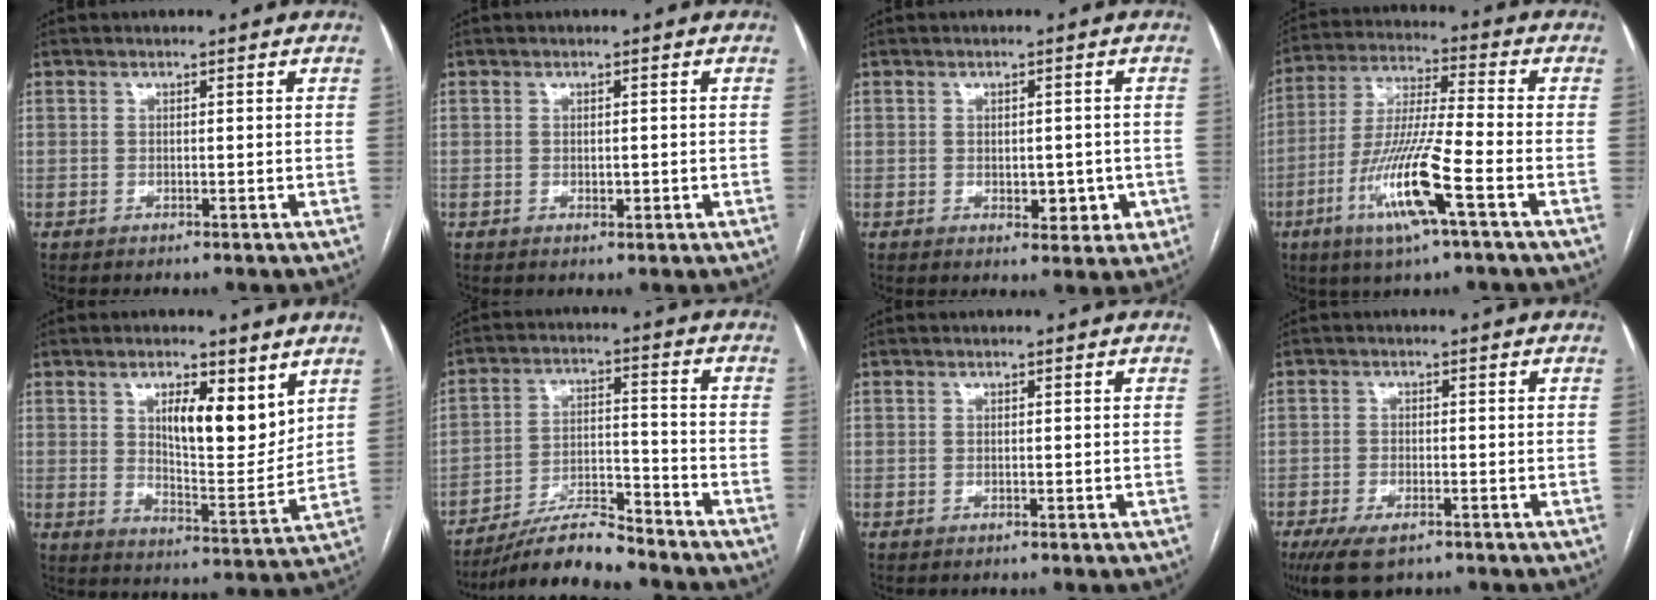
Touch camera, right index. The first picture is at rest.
{"total": 1.1, "force": [-0.2, 0.7, 0.9], "torque": [-0.013, 0.000, 0.002]}
{"total": 4.8, "force": [-0.9, 2.7, 3.8], "torque": [-0.038, 0.003, -0.001]}
{"total": 13.6, "force": [-5.7, 0.3, 12.4], "torque": [-0.252, -0.015, -0.109]}
{"total": 10.3, "force": [4.9, 3.5, 8.4], "torque": [-0.131, -0.010, 0.086]}
{"total": 9.6, "force": [-8.8, 0.9, 3.8], "torque": [-0.060, 0.001, -0.156]}
{"total": 0.0}
{"total": 6.1, "force": [-4.1, 2.4, 3.9], "torque": [-0.074, -0.009, -0.066]}